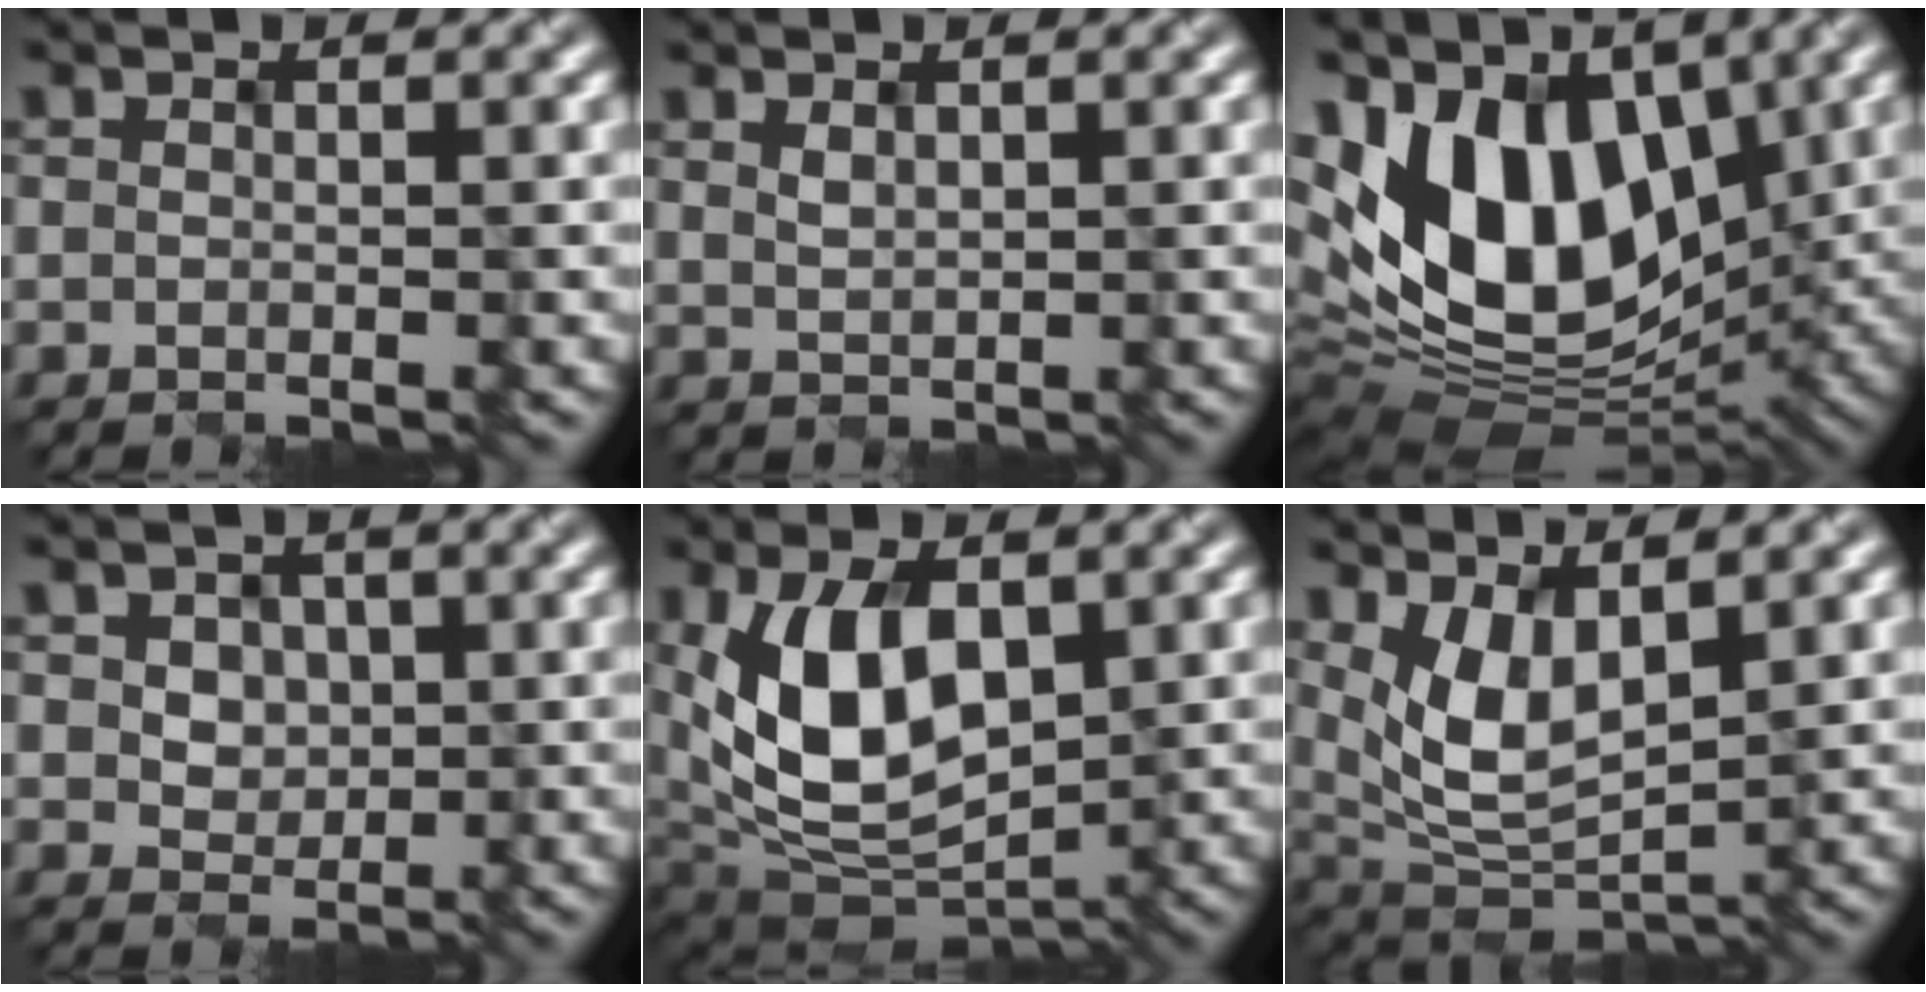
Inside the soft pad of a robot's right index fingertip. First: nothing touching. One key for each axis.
{"total": 0.7, "fx": 0.5, "fy": 0.3, "fz": 0.4, "tx": -0.012, "ty": -0.005, "tz": 0.023}
{"total": 14.8, "fx": 3.0, "fy": 9.4, "fz": 11.0, "tx": -0.212, "ty": 0.011, "tz": 0.051}
{"total": 3.1, "fx": 1.0, "fy": 2.6, "fz": 1.3, "tx": -0.039, "ty": 0.009, "tz": 0.023}
{"total": 8.0, "fx": 1.3, "fy": 4.8, "fz": 6.3, "tx": -0.124, "ty": -0.012, "tz": 0.025}
{"total": 5.2, "fx": 1.7, "fy": 2.6, "fz": 4.2, "tx": -0.097, "ty": -0.016, "tz": 0.045}